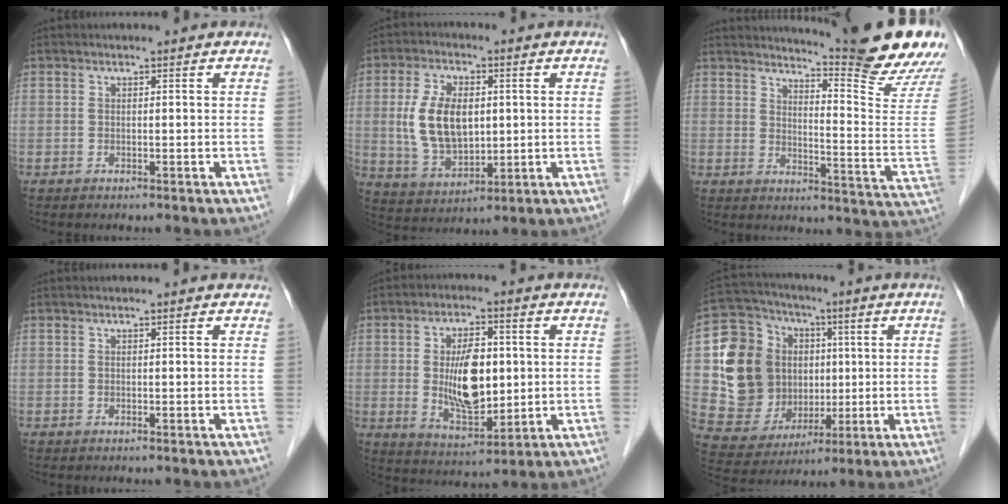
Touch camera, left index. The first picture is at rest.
{"total": 10.0, "force": [0.7, 5.7, 8.2], "torque": [-0.181, 0.003, 0.026]}
{"total": 16.9, "force": [15.5, -2.1, 6.5], "torque": [-0.108, -0.120, 0.190]}
{"total": 1.3, "force": [1.1, 0.0, 0.7], "torque": [-0.006, 0.018, 0.018]}
{"total": 10.1, "force": [0.3, 4.6, 9.0], "torque": [-0.170, -0.002, 0.016]}
{"total": 16.7, "force": [1.3, 14.0, 9.0], "torque": [-0.183, 0.045, 0.050]}